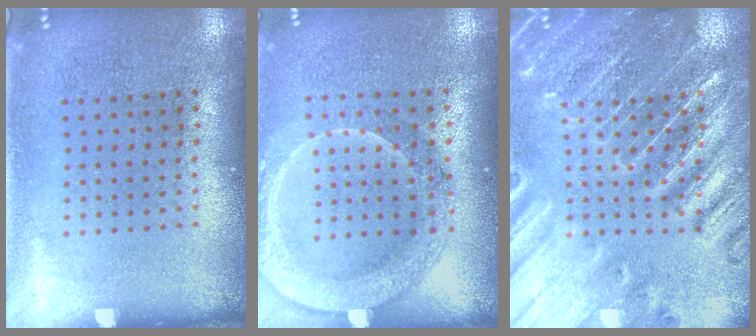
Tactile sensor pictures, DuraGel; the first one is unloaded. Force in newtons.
{"total": 1.9, "press": 1.8, "slide": 0.6}
{"total": 3.3, "press": 3.2, "slide": 0.8}